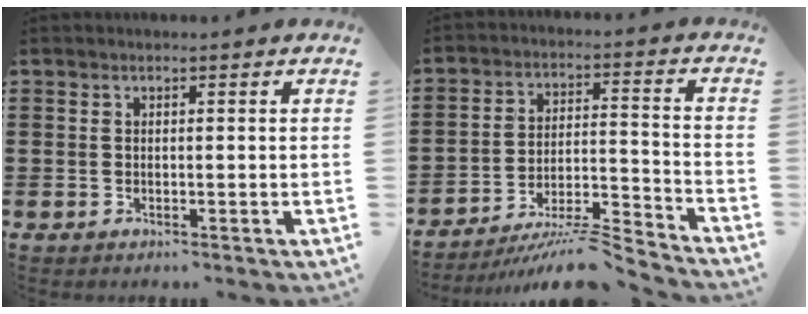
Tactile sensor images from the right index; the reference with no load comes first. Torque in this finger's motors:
{"motor_torque": [0.27, 0.38, 0.45, 0.09]}